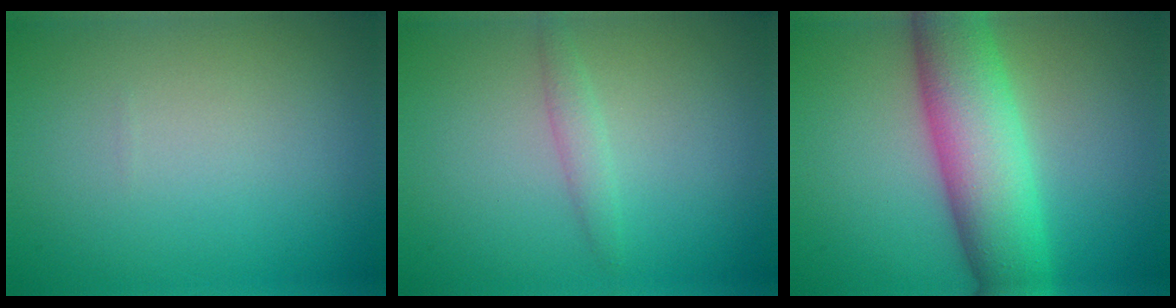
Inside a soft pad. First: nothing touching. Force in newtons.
{"total": 1.4, "press": 1.4, "slide": 0.1}
{"total": 8.8, "press": 8.8, "slide": 0.1}